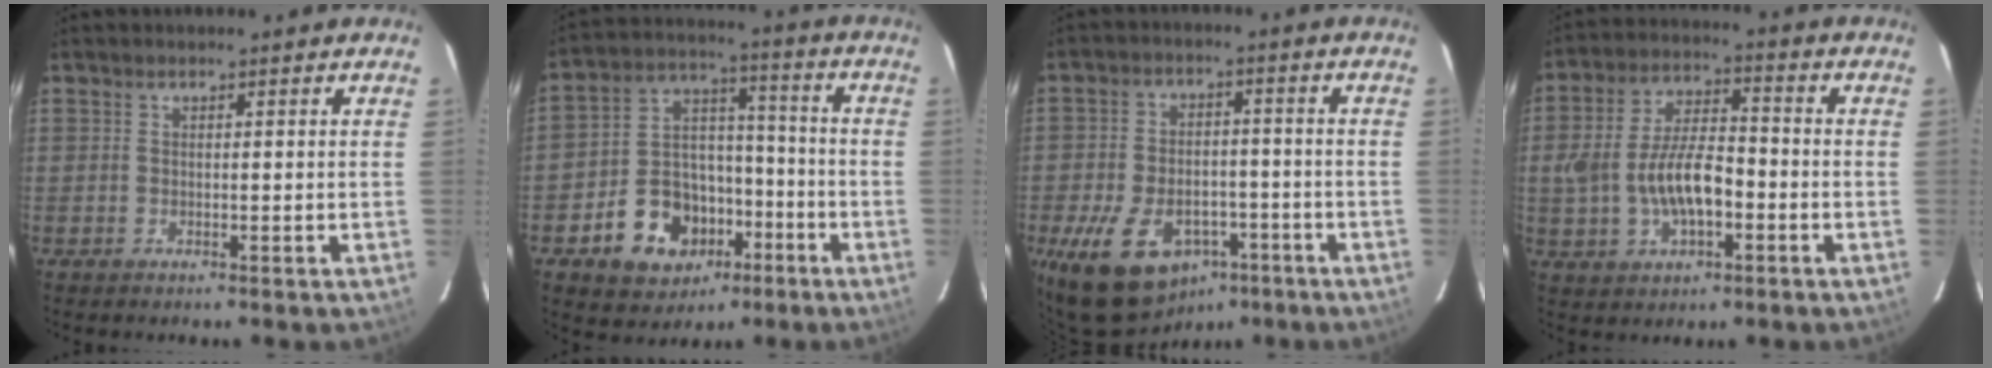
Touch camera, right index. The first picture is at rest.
{"total": 14.6, "force": [-6.9, 11.2, 6.3], "torque": [-0.143, 0.042, -0.086]}
{"total": 15.5, "force": [-8.5, 9.6, 8.8], "torque": [-0.192, 0.001, -0.125]}
{"total": 11.1, "force": [-2.5, 5.3, 9.5], "torque": [-0.189, 0.013, -0.036]}